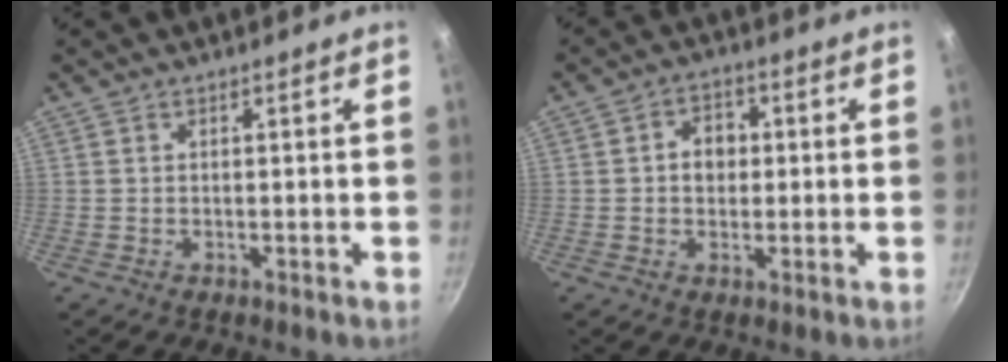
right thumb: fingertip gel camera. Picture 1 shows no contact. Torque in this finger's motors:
{"motor_torque": [-0.32, 0.43, -0.09, 0.24, -0.06]}